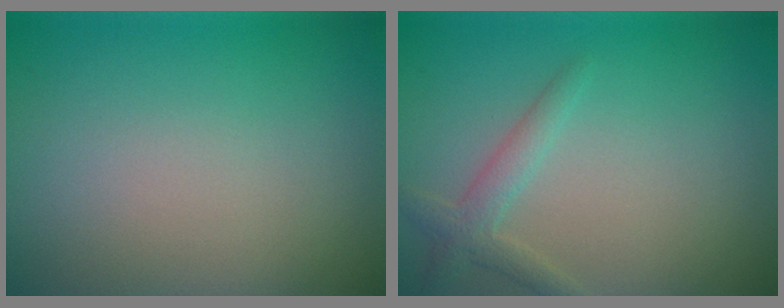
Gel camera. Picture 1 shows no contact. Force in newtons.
{"total": 2.0, "press": 2.0, "slide": 0.1}